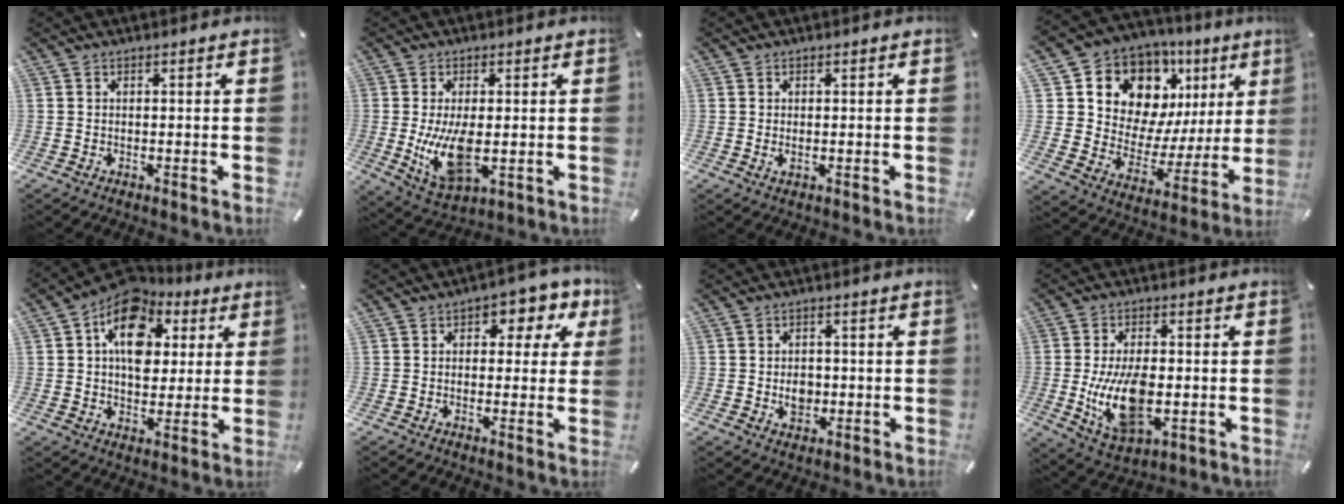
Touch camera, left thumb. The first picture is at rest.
{"total": 10.3, "force": [-0.5, 5.1, 9.0], "torque": [-0.197, -0.020, -0.007]}
{"total": 1.0, "force": [0.2, 0.3, 1.0], "torque": [-0.019, 0.000, 0.002]}
{"total": 13.1, "force": [8.6, 9.0, 4.1], "torque": [-0.066, -0.085, 0.152]}
{"total": 15.5, "force": [5.6, 11.1, 9.2], "torque": [-0.141, -0.019, 0.104]}
{"total": 6.5, "force": [2.2, 4.3, 4.3], "torque": [-0.045, -0.005, 0.030]}
{"total": 4.2, "force": [-0.6, 3.4, 2.4], "torque": [-0.028, -0.002, -0.012]}
{"total": 13.6, "force": [-1.5, 7.5, 11.2], "torque": [-0.226, -0.016, -0.024]}